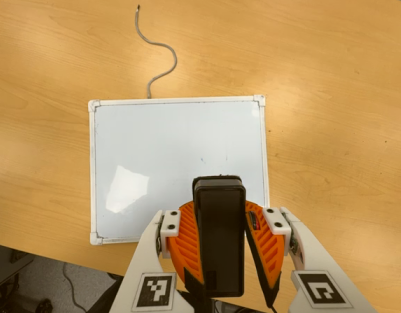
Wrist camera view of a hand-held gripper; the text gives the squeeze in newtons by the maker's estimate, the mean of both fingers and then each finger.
{"total": 10.1, "left": 9.5, "right": 10.7}